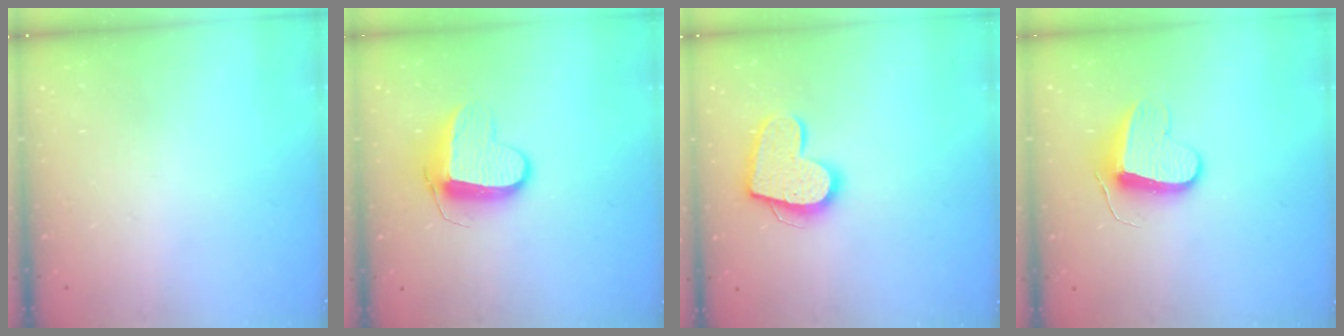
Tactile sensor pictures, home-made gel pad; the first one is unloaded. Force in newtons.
{"total": 9.5, "press": 9.5, "slide": 0.2}
{"total": 14.9, "press": 14.9, "slide": 1.0}
{"total": 9.2, "press": 9.2, "slide": 0.3}